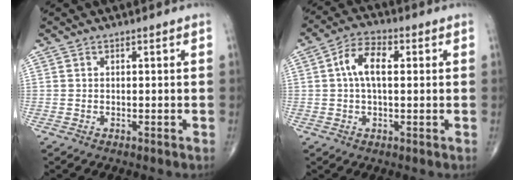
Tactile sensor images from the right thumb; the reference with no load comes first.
{"total": 7.6, "force": [1.3, 3.9, 6.4], "torque": [-0.119, 0.020, 0.019]}